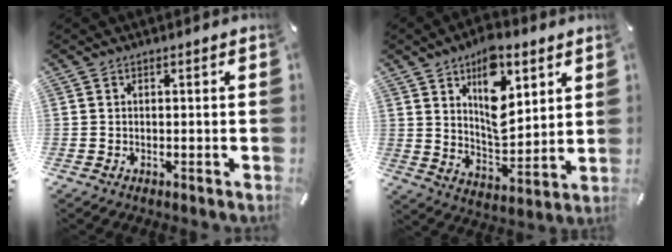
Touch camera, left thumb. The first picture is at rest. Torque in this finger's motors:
{"motor_torque": [2.40, 1.84, 1.54, -1.23, 0.52]}